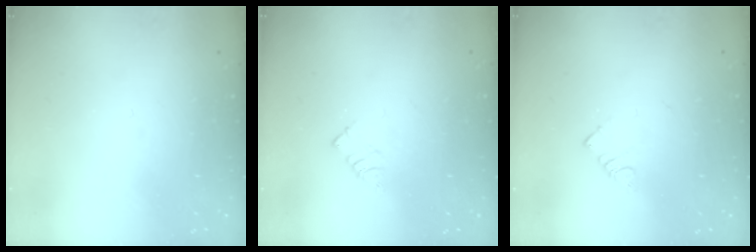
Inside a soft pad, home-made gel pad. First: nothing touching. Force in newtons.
{"total": 3.3, "press": 3.3, "slide": 0.4}
{"total": 2.7, "press": 2.7, "slide": 0.4}